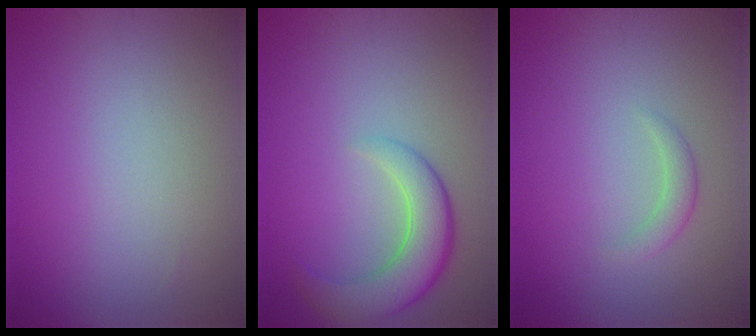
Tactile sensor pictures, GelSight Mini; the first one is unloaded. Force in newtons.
{"total": 5.0, "press": 5.0, "slide": 0.3}
{"total": 1.3, "press": 1.3, "slide": 0.1}